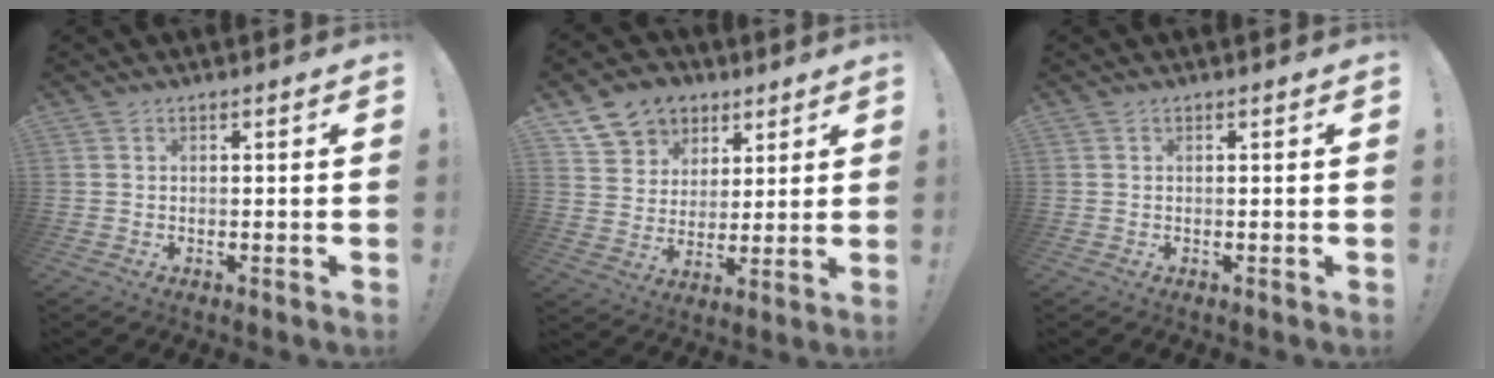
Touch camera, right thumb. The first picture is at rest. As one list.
[{"total": 11.8, "force": [6.6, 9.3, 3.0], "torque": [-0.042, -0.042, 0.133]}, {"total": 0.0}]